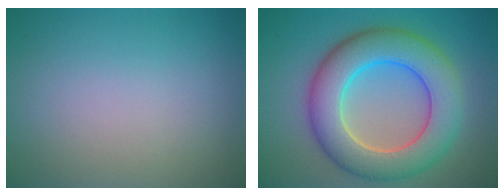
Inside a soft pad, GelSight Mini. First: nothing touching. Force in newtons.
{"total": 9.6, "press": 9.5, "slide": 0.7}